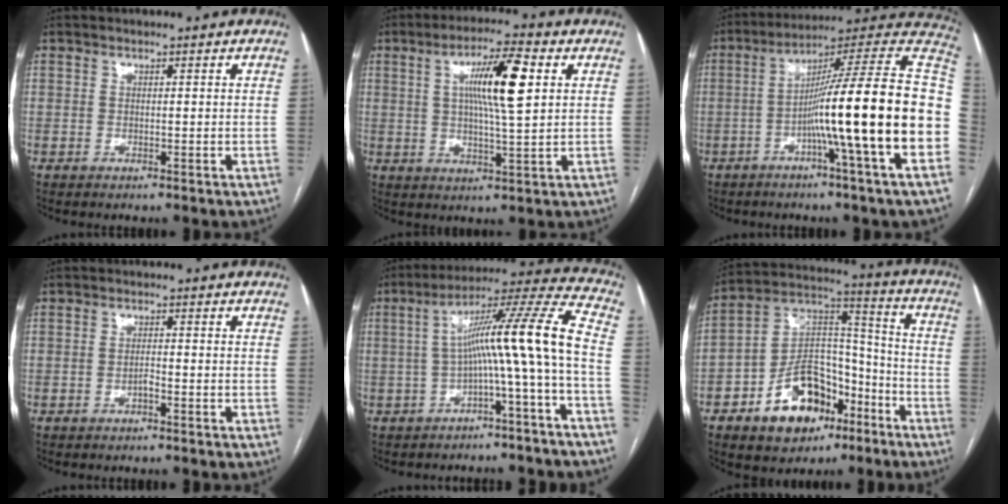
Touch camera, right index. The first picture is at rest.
{"total": 10.5, "force": [2.7, 0.9, 10.1], "torque": [-0.177, 0.007, 0.045]}
{"total": 22.7, "force": [-4.3, -1.7, 22.2], "torque": [-0.266, 0.018, -0.088]}
{"total": 1.2, "force": [-0.7, 0.2, 0.9], "torque": [-0.016, 0.002, -0.013]}
{"total": 13.2, "force": [-2.4, -1.7, 12.9], "torque": [-0.192, 0.035, -0.041]}
{"total": 15.8, "force": [-8.4, 9.2, 9.7], "torque": [-0.167, 0.032, -0.132]}